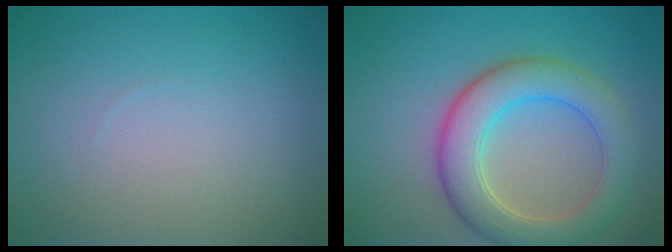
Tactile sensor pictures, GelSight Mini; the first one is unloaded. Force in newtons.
{"total": 6.4, "press": 6.4, "slide": 0.5}